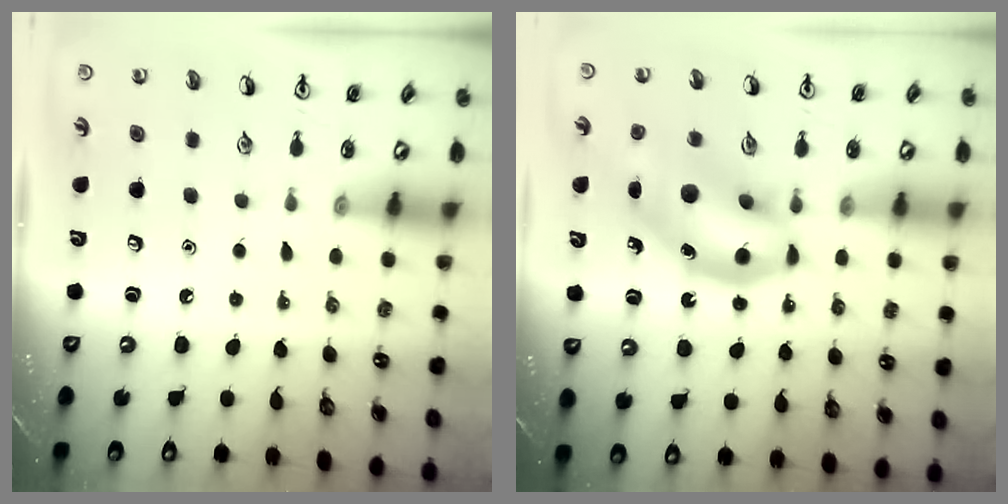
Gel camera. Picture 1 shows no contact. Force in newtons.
{"total": 13.2, "press": 12.6, "slide": 3.9}